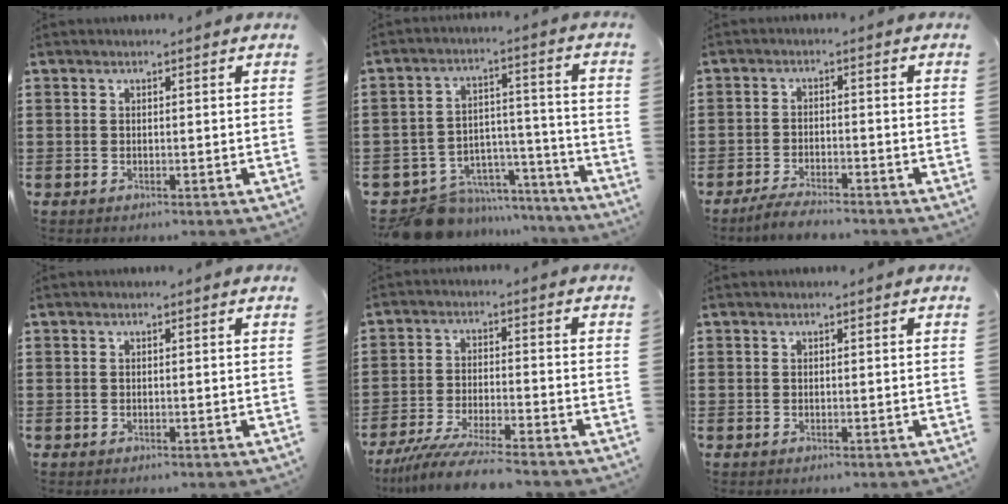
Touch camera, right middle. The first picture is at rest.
{"total": 10.9, "force": [-9.6, 4.3, 2.6], "torque": [-0.050, 0.043, -0.178]}
{"total": 3.4, "force": [-3.3, 0.2, 0.9], "torque": [-0.024, 0.002, -0.070]}
{"total": 0.0}
{"total": 6.8, "force": [-6.2, -0.1, 2.9], "torque": [-0.068, -0.016, -0.121]}
{"total": 0.0}